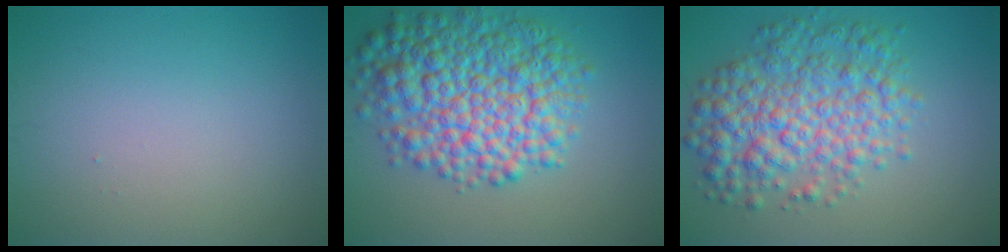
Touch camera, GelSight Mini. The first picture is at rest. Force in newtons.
{"total": 9.7, "press": 9.7, "slide": 0.2}
{"total": 7.2, "press": 7.2, "slide": 0.1}